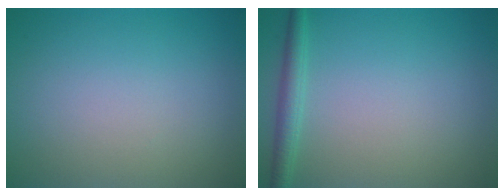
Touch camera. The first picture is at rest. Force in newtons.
{"total": 1.9, "press": 1.9, "slide": 0.1}